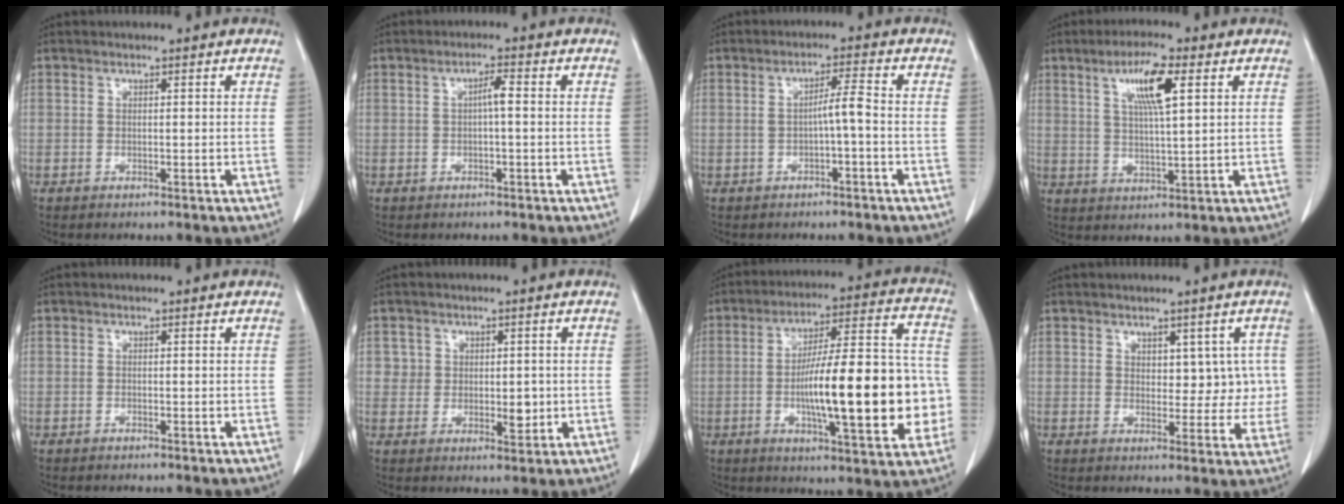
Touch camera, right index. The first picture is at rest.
{"total": 3.6, "force": [0.1, 0.4, 3.6], "torque": [-0.063, 0.008, 0.003]}
{"total": 3.2, "force": [-0.6, 0.0, 3.1], "torque": [-0.048, 0.008, -0.008]}
{"total": 7.9, "force": [3.4, 1.0, 7.1], "torque": [-0.132, 0.004, 0.060]}
{"total": 0.0}
{"total": 3.9, "force": [0.4, 3.2, 2.1], "torque": [-0.014, -0.001, 0.012]}
{"total": 20.6, "force": [-3.3, 4.2, 19.9], "torque": [-0.280, 0.028, -0.044]}
{"total": 5.2, "force": [1.4, 3.3, 3.7], "torque": [-0.024, 0.008, 0.021]}